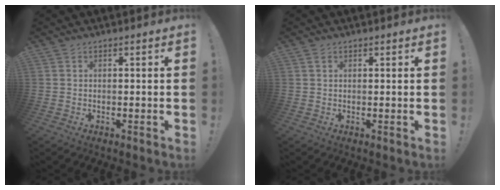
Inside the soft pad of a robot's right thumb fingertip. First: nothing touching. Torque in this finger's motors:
{"motor_torque": [0.06, -0.29, 0.11, 0.01, 0.09]}